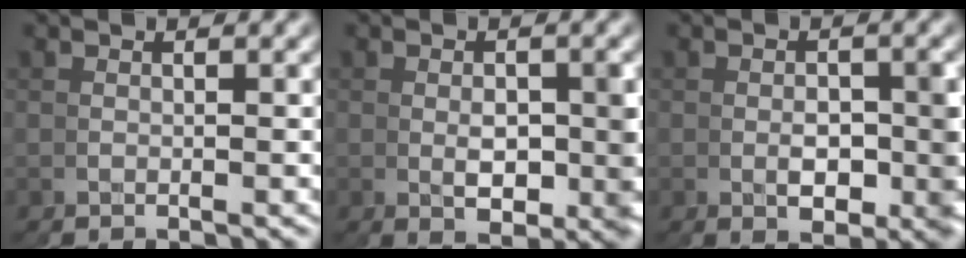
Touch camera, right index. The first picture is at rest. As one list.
[{"total": 3.4, "force": [0.3, 0.4, 3.3], "torque": [-0.037, 0.009, 0.004]}, {"total": 3.3, "force": [-0.1, 0.9, 3.2], "torque": [-0.040, 0.006, -0.003]}]